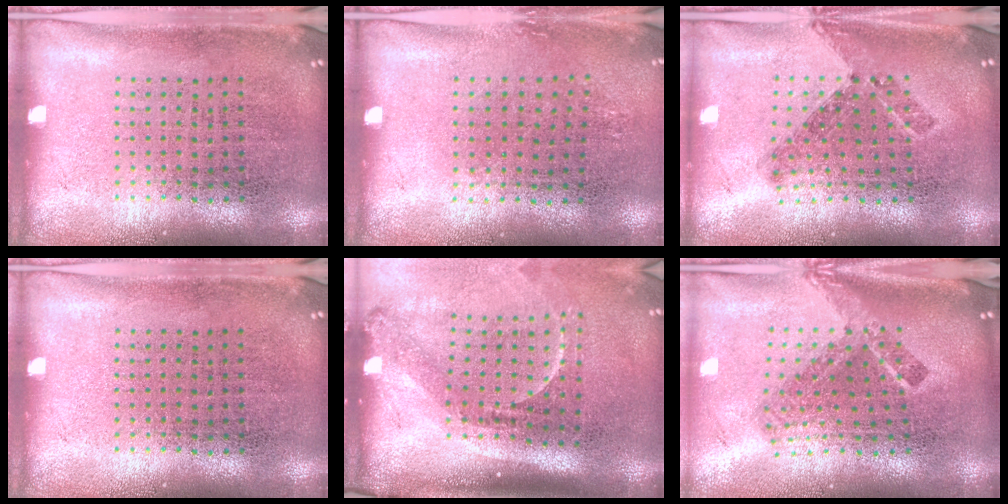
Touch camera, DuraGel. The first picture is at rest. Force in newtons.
{"total": 0.8, "press": 0.7, "slide": 0.4}
{"total": 0.9, "press": 0.8, "slide": 0.4}
{"total": 0.0}
{"total": 2.2, "press": 1.5, "slide": 1.6}
{"total": 2.3, "press": 1.5, "slide": 1.7}